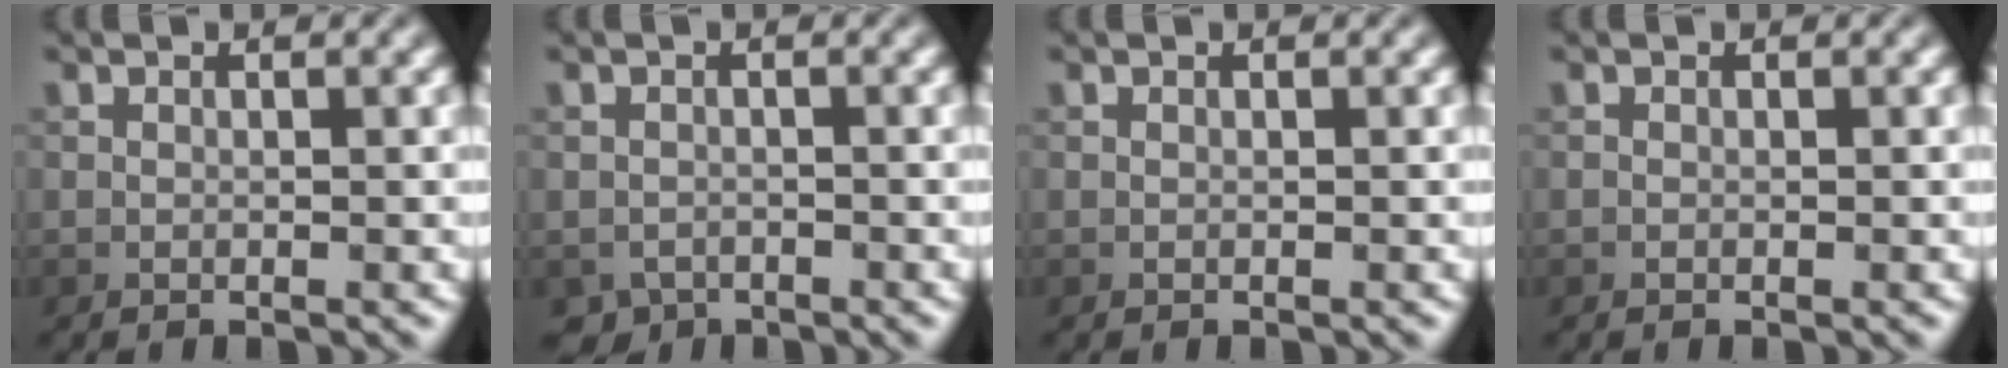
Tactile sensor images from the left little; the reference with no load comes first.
{"total": 1.6, "force": [-1.3, 1.0, 0.1], "torque": [0.004, -0.004, -0.026]}
{"total": 0.0}
{"total": 0.0}